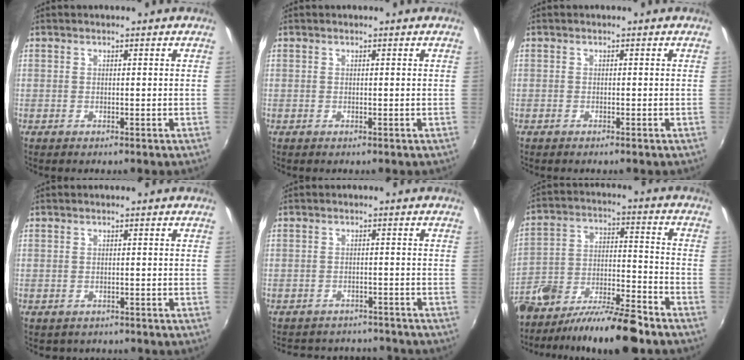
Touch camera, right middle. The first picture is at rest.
{"total": 0.0}
{"total": 0.5, "force": [-0.5, 0.0, 0.2], "torque": [-0.002, -0.002, -0.011]}
{"total": 1.4, "force": [-0.9, 1.0, 0.3], "torque": [-0.010, -0.004, -0.010]}
{"total": 8.7, "force": [-7.7, 3.6, 1.7], "torque": [-0.043, 0.016, -0.101]}
{"total": 14.3, "force": [-9.7, 4.3, 9.7], "torque": [-0.191, -0.011, -0.168]}